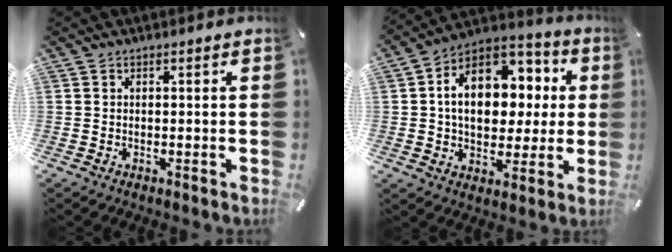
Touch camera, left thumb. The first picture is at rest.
{"total": 15.8, "force": [2.1, 12.0, 10.1], "torque": [-0.165, -0.003, 0.041]}